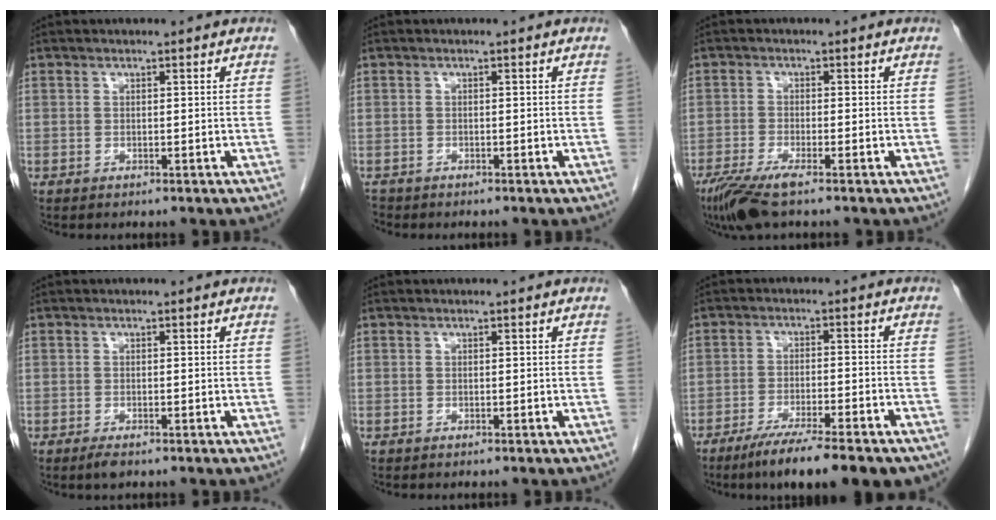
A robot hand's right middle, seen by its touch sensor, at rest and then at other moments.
{"total": 1.2, "force": [-1.1, 0.5, 0.1], "torque": [-0.006, -0.002, -0.018]}
{"total": 5.9, "force": [-4.0, 0.6, 4.3], "torque": [-0.083, -0.016, -0.073]}
{"total": 1.6, "force": [-1.1, 0.4, 1.1], "torque": [-0.023, -0.004, -0.017]}
{"total": 0.0}
{"total": 14.1, "force": [-10.8, 1.8, 8.9], "torque": [-0.115, -0.024, -0.163]}